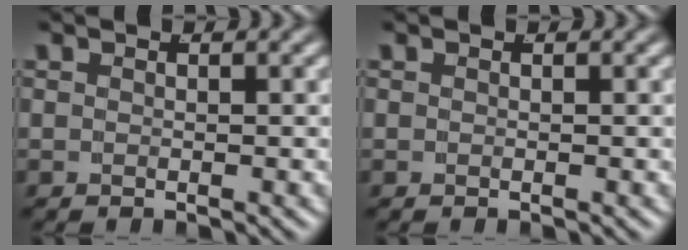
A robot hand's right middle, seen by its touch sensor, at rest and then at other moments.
{"total": 0.0}